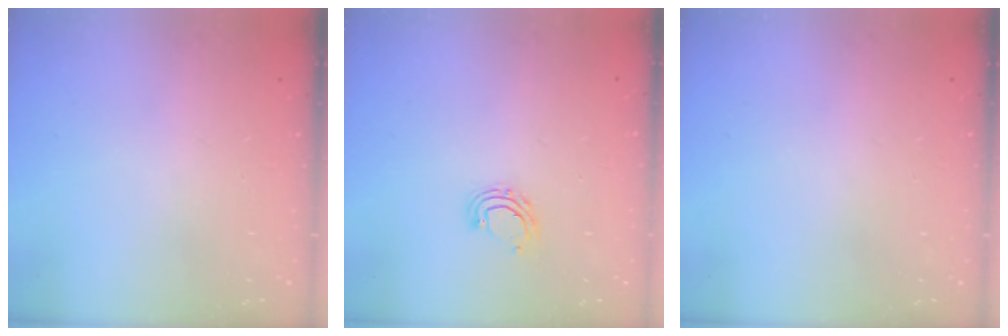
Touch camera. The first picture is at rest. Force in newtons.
{"total": 4.9, "press": 4.9, "slide": 0.5}
{"total": 0.0}